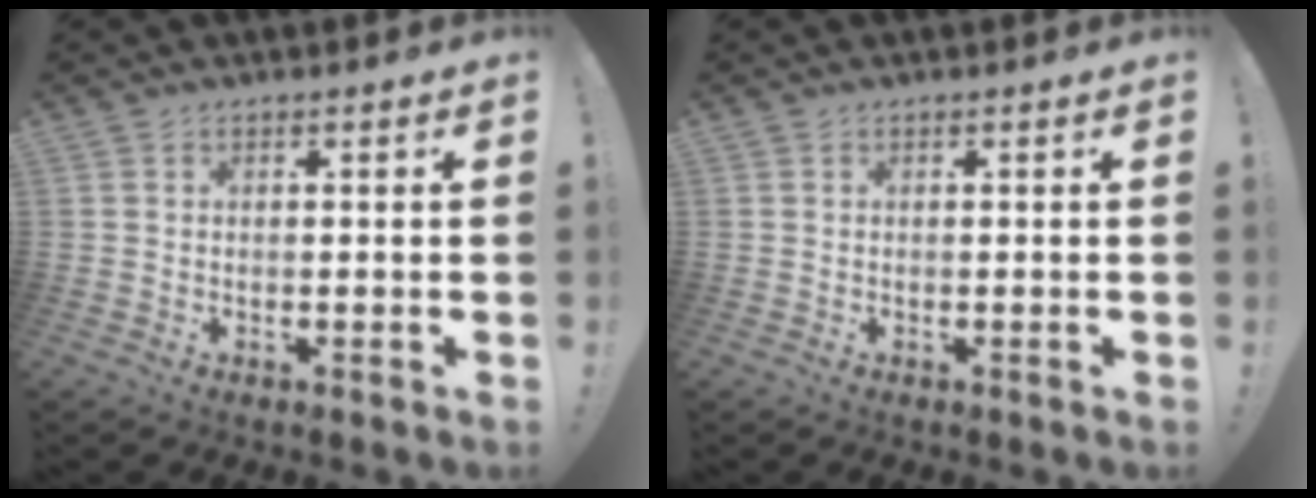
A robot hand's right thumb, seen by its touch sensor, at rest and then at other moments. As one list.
[{"total": 0.0}]